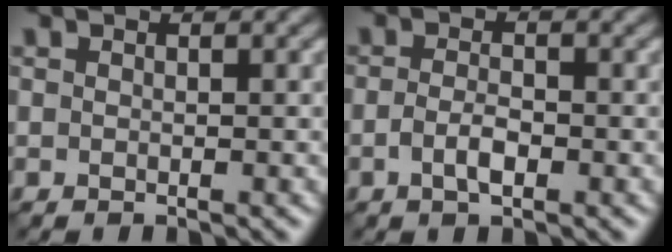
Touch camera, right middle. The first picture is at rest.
{"total": 1.9, "force": [-0.7, 0.8, 1.6], "torque": [-0.035, -0.002, -0.016]}